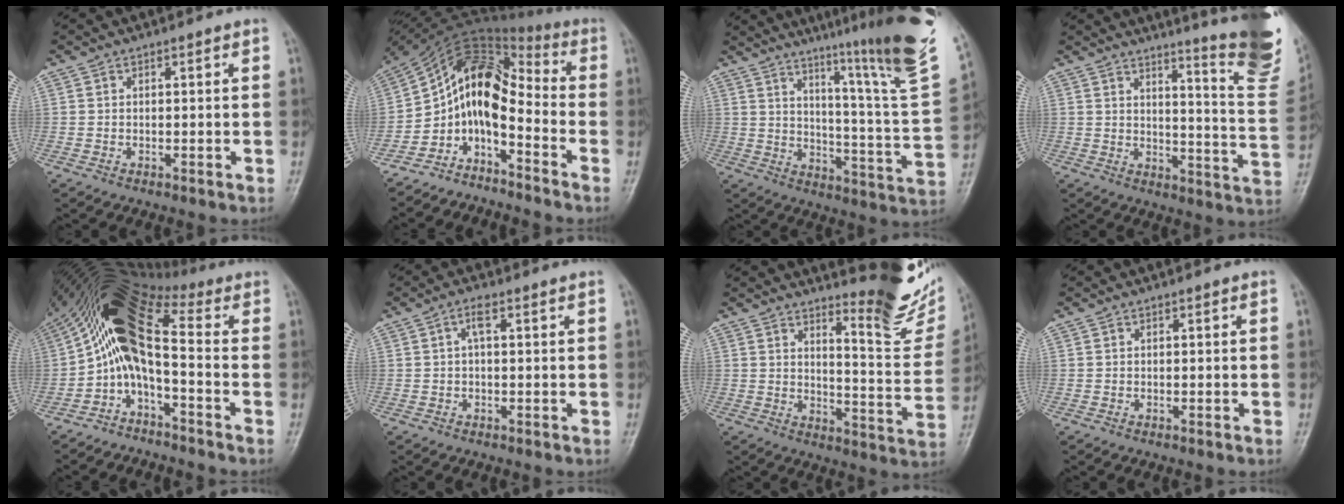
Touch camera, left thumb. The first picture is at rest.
{"total": 11.4, "force": [-4.6, 6.1, 8.4], "torque": [-0.126, 0.098, -0.098]}
{"total": 26.1, "force": [17.3, 1.3, 19.5], "torque": [-0.264, -0.105, 0.238]}
{"total": 19.4, "force": [14.6, 1.4, 12.7], "torque": [-0.138, -0.141, 0.173]}
{"total": 11.3, "force": [-1.5, 4.5, 10.3], "torque": [-0.191, 0.089, -0.044]}
{"total": 2.3, "force": [0.7, 0.7, 2.0], "torque": [-0.041, 0.008, 0.013]}
{"total": 14.5, "force": [12.0, 2.8, 7.6], "torque": [-0.072, -0.121, 0.152]}
{"total": 0.0}